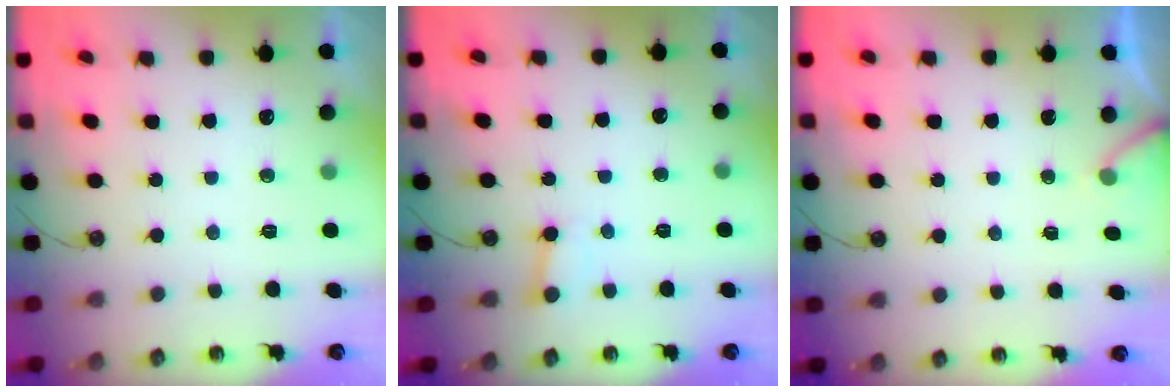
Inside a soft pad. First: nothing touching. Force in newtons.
{"total": 2.3, "press": 2.3, "slide": 0.2}
{"total": 3.0, "press": 3.0, "slide": 0.1}